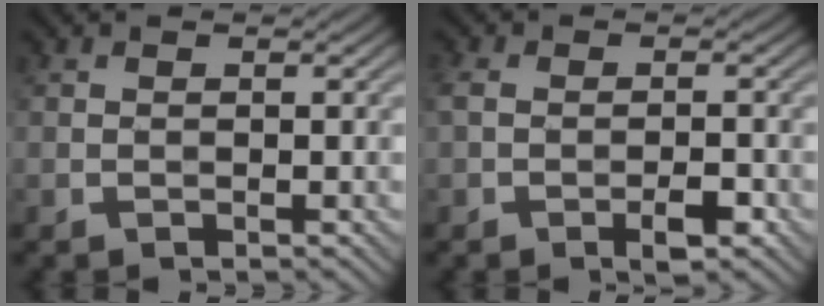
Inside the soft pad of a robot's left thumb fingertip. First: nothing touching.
{"total": 4.3, "force": [-1.8, 2.2, 3.3], "torque": [-0.066, -0.001, -0.036]}